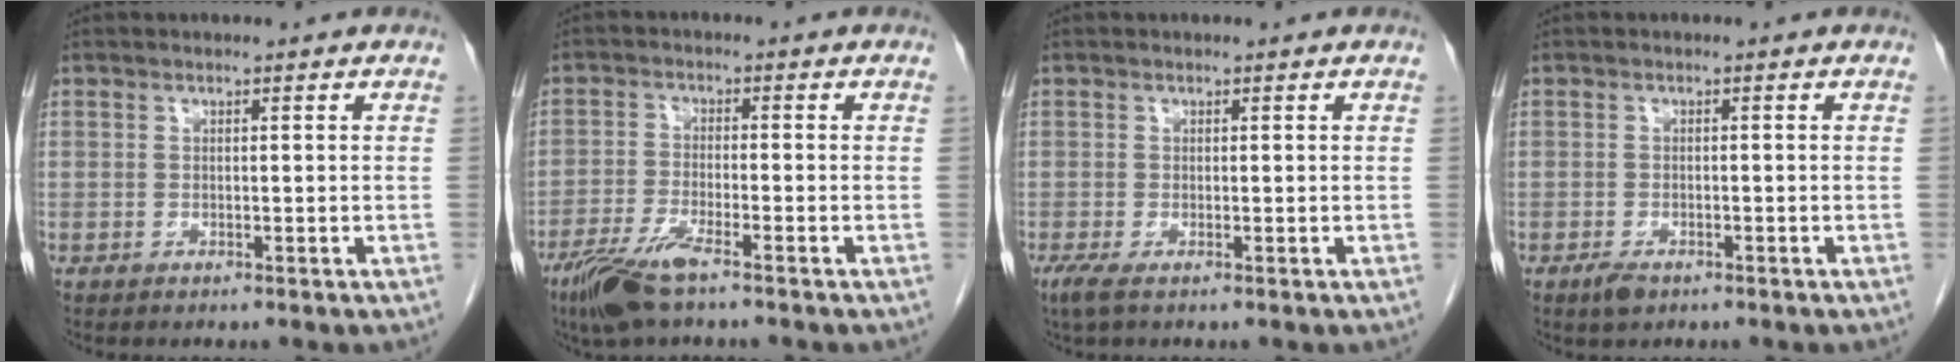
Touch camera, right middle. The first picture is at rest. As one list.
[{"total": 6.7, "force": [-4.7, 0.7, 4.8], "torque": [-0.103, -0.016, -0.090]}, {"total": 1.8, "force": [-0.9, 0.2, 1.5], "torque": [-0.036, -0.009, -0.017]}, {"total": 2.0, "force": [-1.3, 0.9, 1.3], "torque": [-0.027, -0.002, -0.020]}]